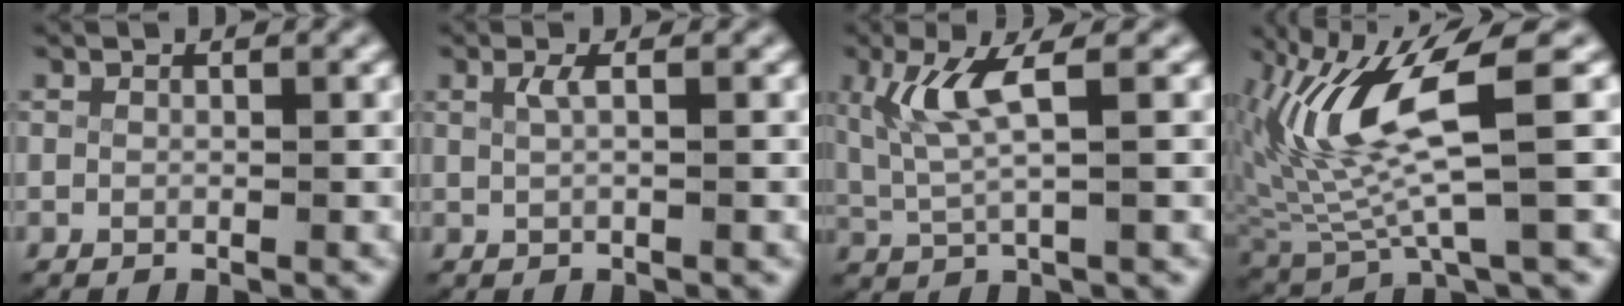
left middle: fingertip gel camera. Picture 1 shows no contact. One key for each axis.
{"total": 1.1, "fx": 0.2, "fy": 0.0, "fz": 1.1, "tx": -0.023, "ty": -0.003, "tz": 0.010}
{"total": 4.2, "fx": 1.2, "fy": 1.3, "fz": 3.9, "tx": -0.094, "ty": -0.005, "tz": 0.029}
{"total": 8.0, "fx": 0.9, "fy": 3.3, "fz": 7.2, "tx": -0.158, "ty": -0.004, "tz": 0.023}